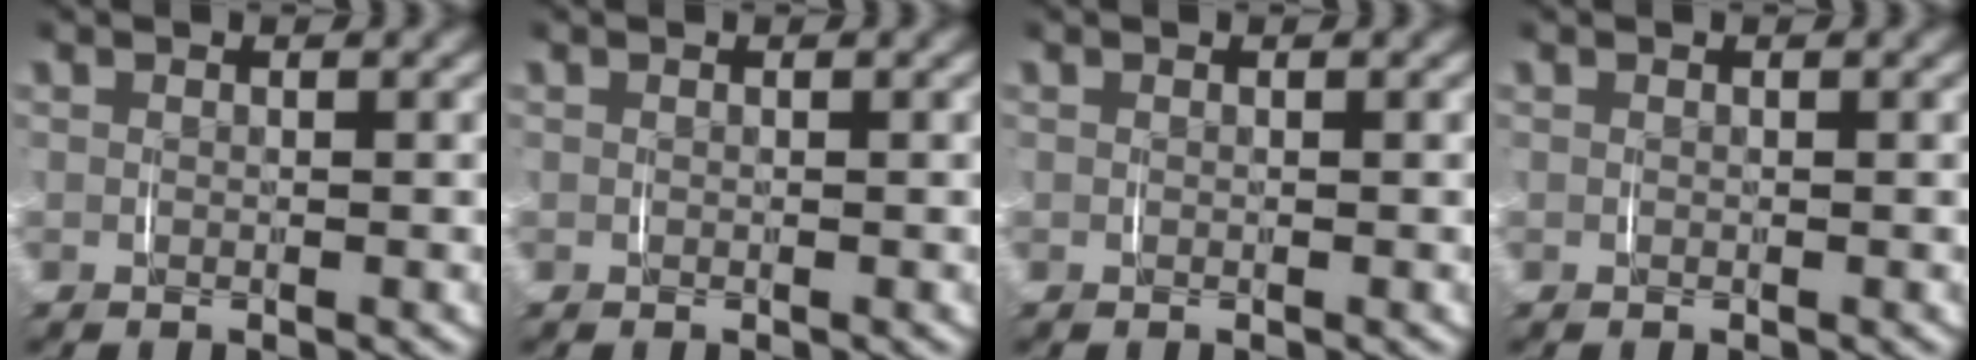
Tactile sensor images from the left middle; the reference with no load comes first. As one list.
[{"total": 0.0}, {"total": 0.0}, {"total": 0.0}]